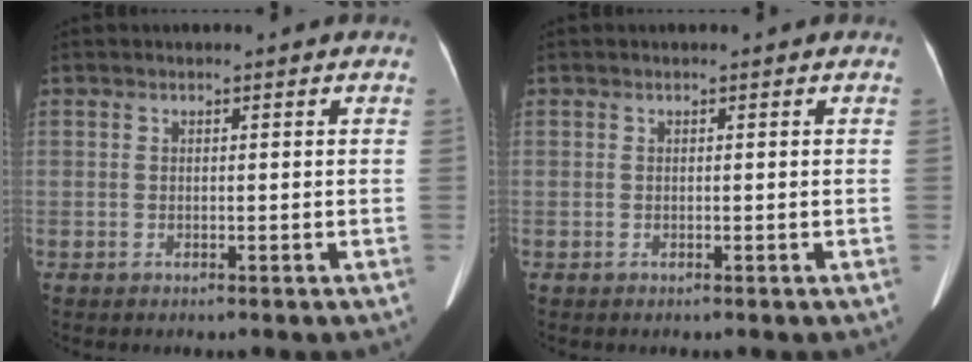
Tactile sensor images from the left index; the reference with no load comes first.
{"total": 0.0}